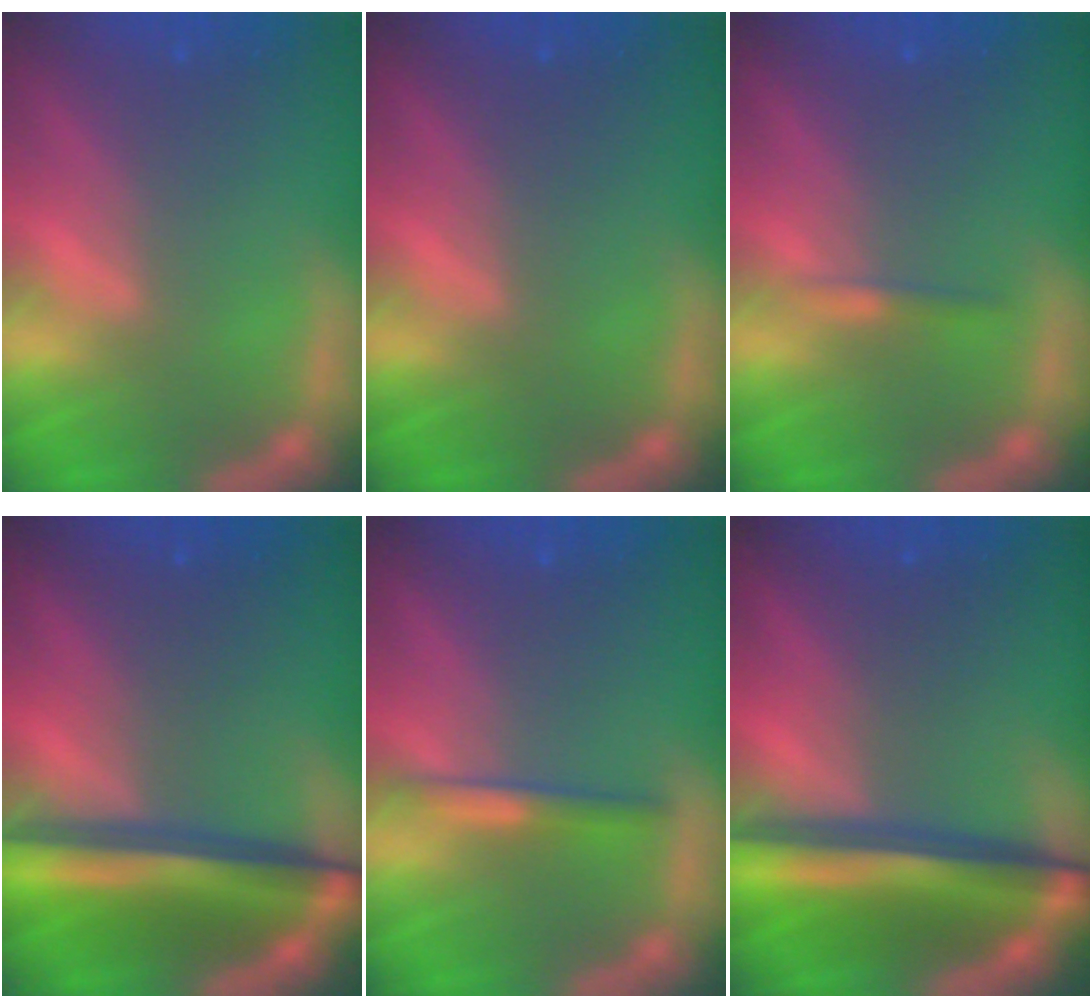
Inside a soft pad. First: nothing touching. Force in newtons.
{"total": 0.0}
{"total": 0.9}
{"total": 8.1}
{"total": 1.9}
{"total": 8.6}